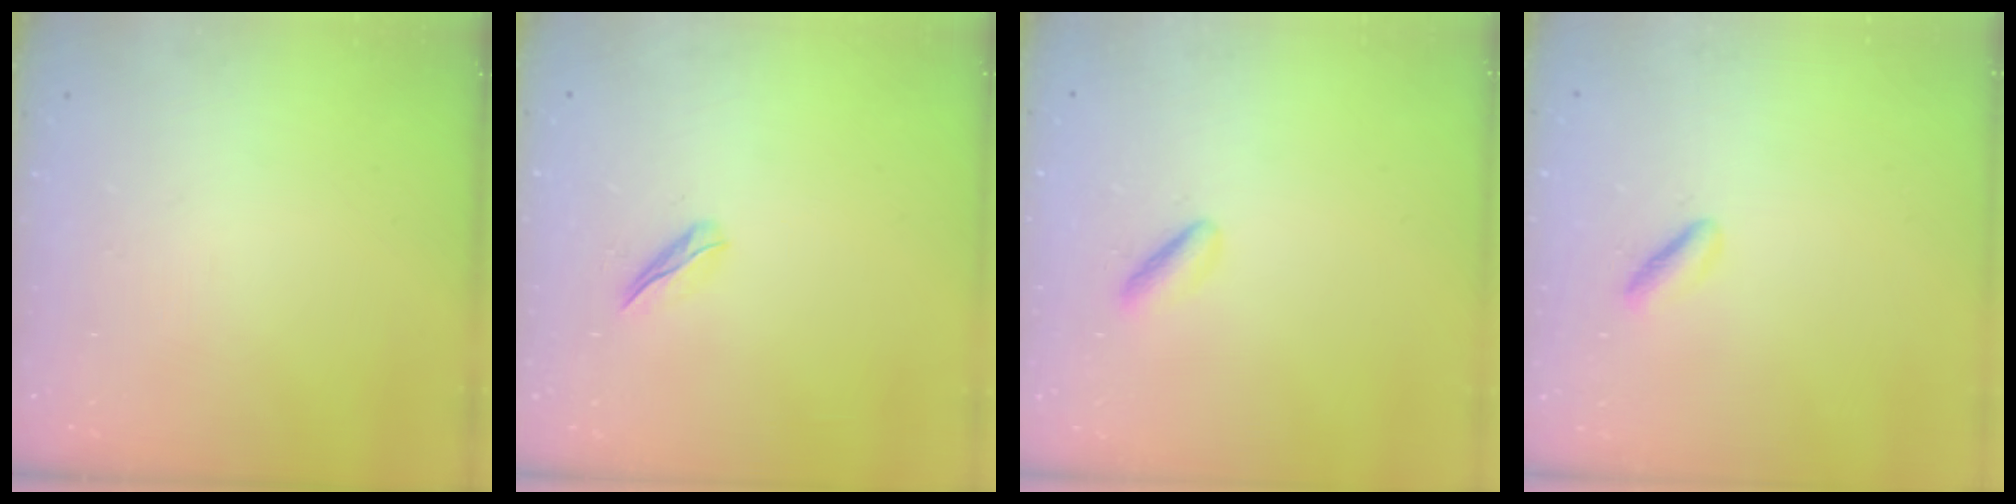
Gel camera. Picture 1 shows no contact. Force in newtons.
{"total": 3.8, "press": 3.7, "slide": 1.0}
{"total": 2.5, "press": 2.3, "slide": 0.8}
{"total": 1.7, "press": 1.3, "slide": 1.1}